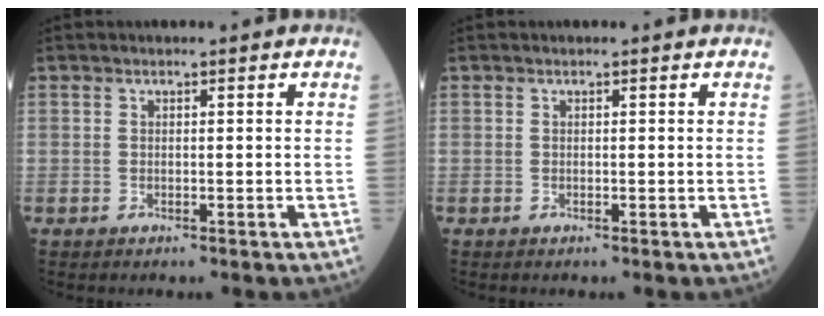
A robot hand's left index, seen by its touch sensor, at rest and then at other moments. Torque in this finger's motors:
{"motor_torque": [-0.02, 0.01, 0.00, 0.00]}